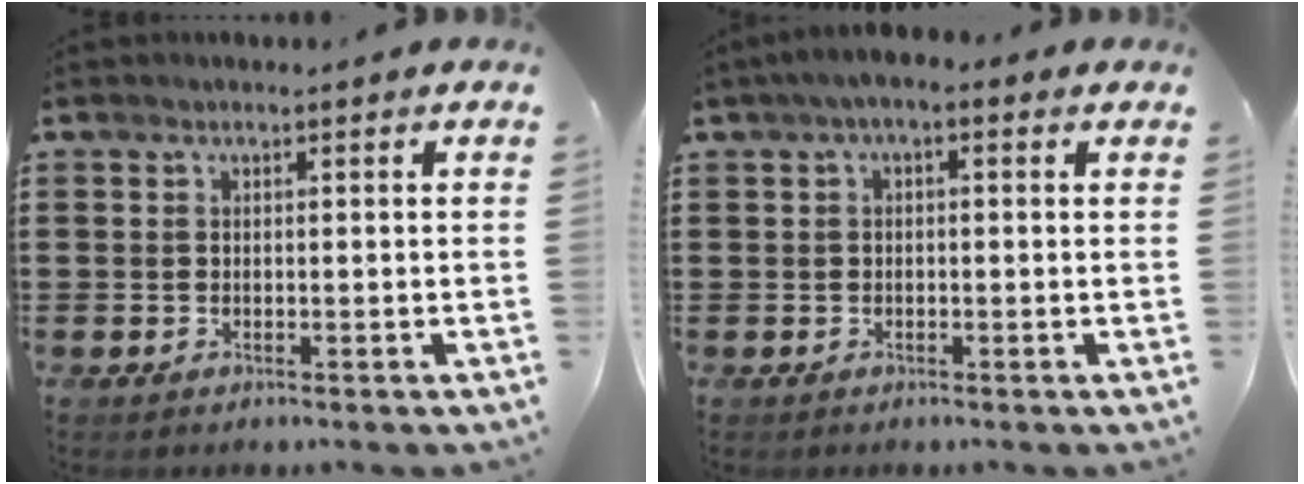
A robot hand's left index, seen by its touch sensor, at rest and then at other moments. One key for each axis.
{"total": 2.0, "fx": -0.7, "fy": 0.7, "fz": 1.7, "tx": -0.030, "ty": 0.004, "tz": -0.017}